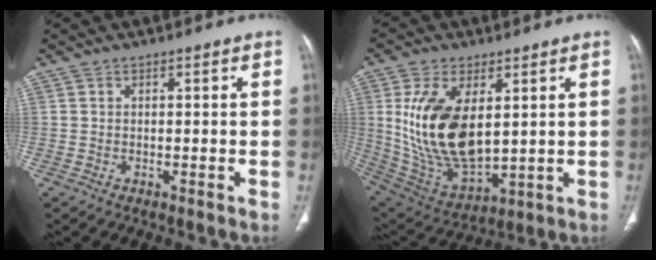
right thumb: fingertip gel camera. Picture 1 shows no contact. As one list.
[{"total": 18.9, "force": [3.5, 10.1, 15.6], "torque": [-0.293, -0.023, 0.088]}]